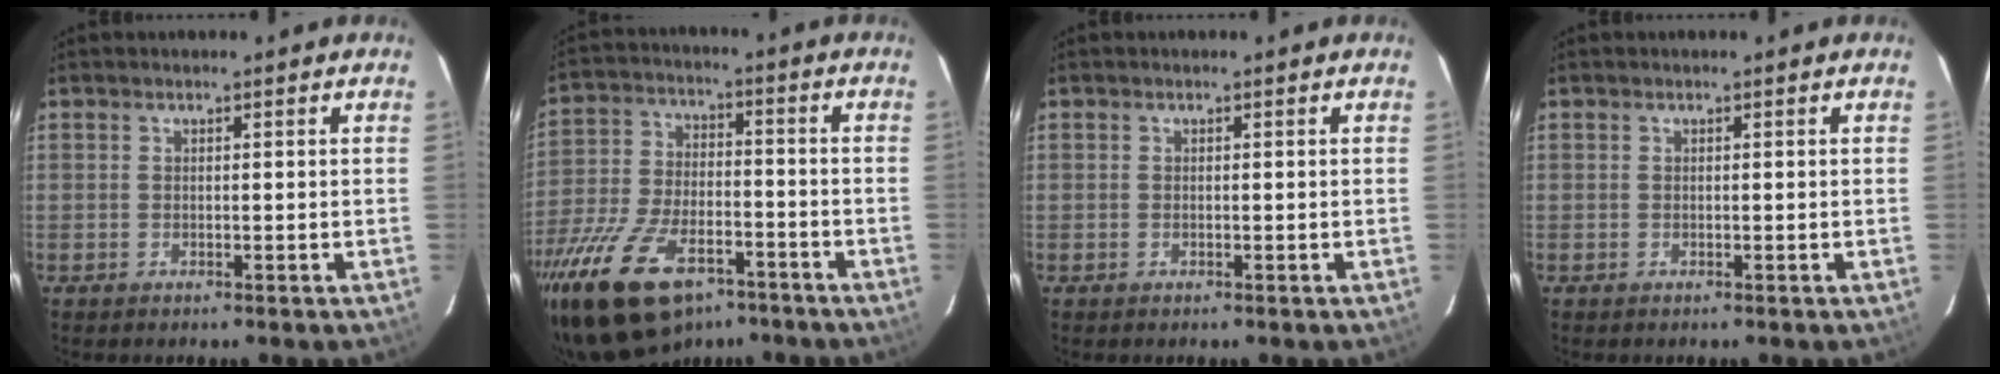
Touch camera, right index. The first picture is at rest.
{"total": 20.5, "force": [-13.4, 10.4, 11.7], "torque": [-0.249, -0.022, -0.226]}
{"total": 0.0}
{"total": 0.0}